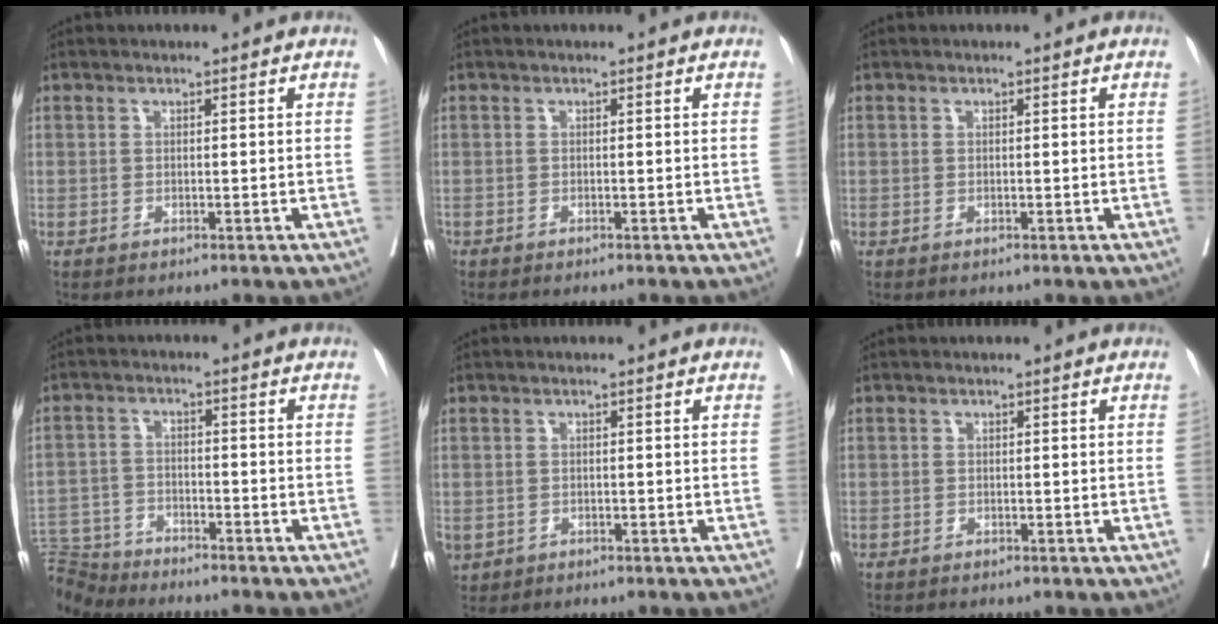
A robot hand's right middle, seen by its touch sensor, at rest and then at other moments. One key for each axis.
{"total": 0.6, "fx": -0.5, "fy": 0.1, "fz": 0.1, "tx": -0.003, "ty": -0.001, "tz": -0.013}
{"total": 0.0}
{"total": 8.1, "fx": -7.9, "fy": 1.8, "fz": 0.4, "tx": -0.015, "ty": -0.001, "tz": -0.149}
{"total": 3.5, "fx": -1.4, "fy": 2.9, "fz": 1.3, "tx": -0.041, "ty": -0.006, "tz": -0.016}
{"total": 0.7, "fx": -0.3, "fy": 0.6, "fz": 0.0, "tx": 0.000, "ty": 0.003, "tz": -0.007}